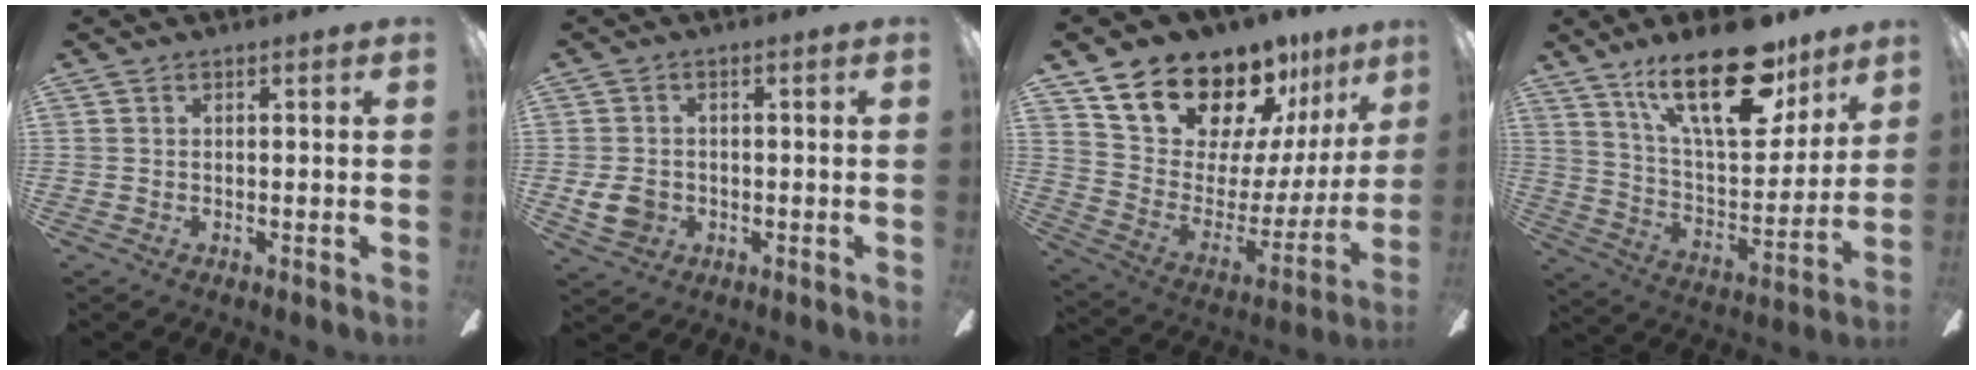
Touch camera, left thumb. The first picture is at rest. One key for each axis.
{"total": 5.4, "fx": -1.1, "fy": 4.5, "fz": 2.8, "tx": -0.059, "ty": 0.004, "tz": -0.020}
{"total": 20.4, "fx": 17.1, "fy": 8.7, "fz": 7.1, "tx": -0.125, "ty": -0.129, "tz": 0.314}
{"total": 26.3, "fx": 16.1, "fy": 11.0, "fz": 17.7, "tx": -0.285, "ty": -0.085, "tz": 0.274}